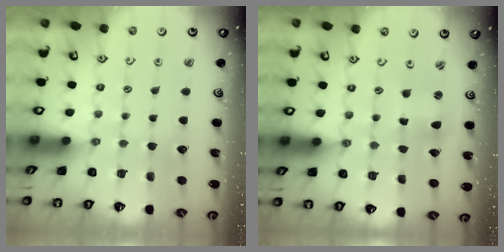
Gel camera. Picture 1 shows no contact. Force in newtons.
{"total": 2.7, "press": 2.6, "slide": 0.3}